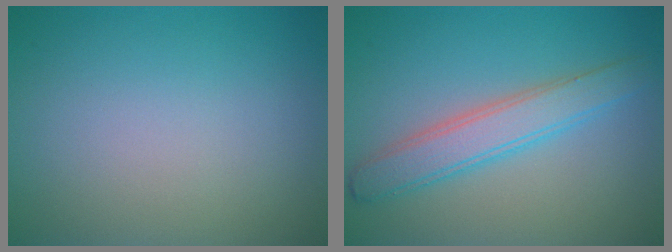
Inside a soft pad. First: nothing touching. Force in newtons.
{"total": 3.8, "press": 3.8, "slide": 0.1}